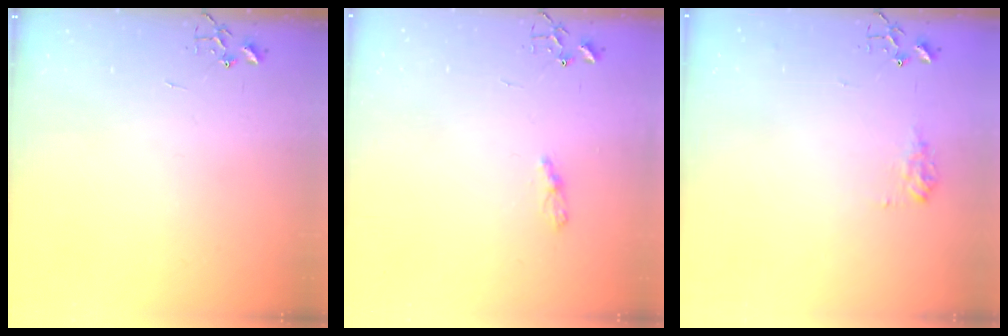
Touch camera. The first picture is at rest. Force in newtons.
{"total": 4.7, "press": 4.7, "slide": 0.4}
{"total": 8.0, "press": 8.0, "slide": 0.4}